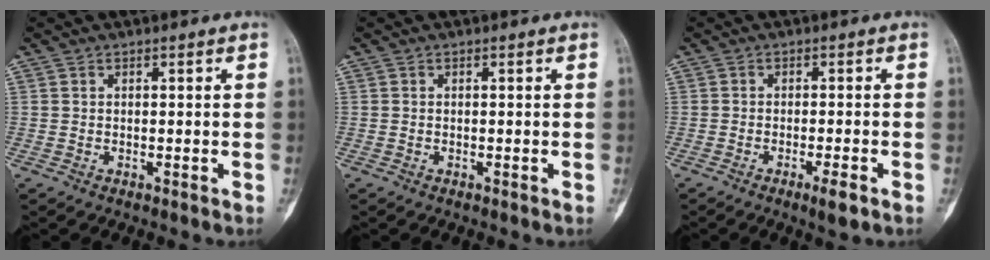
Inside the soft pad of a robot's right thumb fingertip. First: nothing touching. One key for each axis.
{"total": 0.0}
{"total": 3.3, "fx": -1.8, "fy": 0.3, "fz": 2.7, "tx": -0.045, "ty": -0.002, "tz": -0.032}